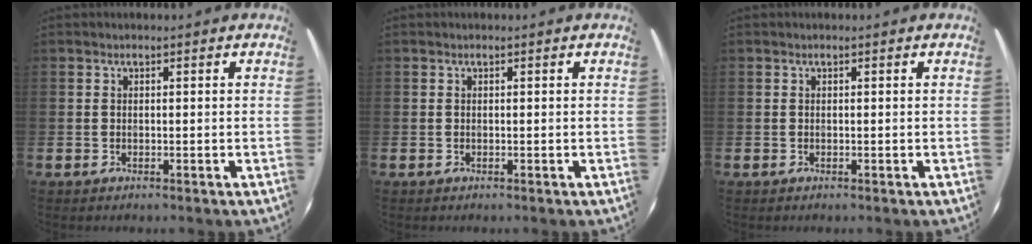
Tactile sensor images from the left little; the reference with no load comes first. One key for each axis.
{"total": 0.0}
{"total": 0.0}